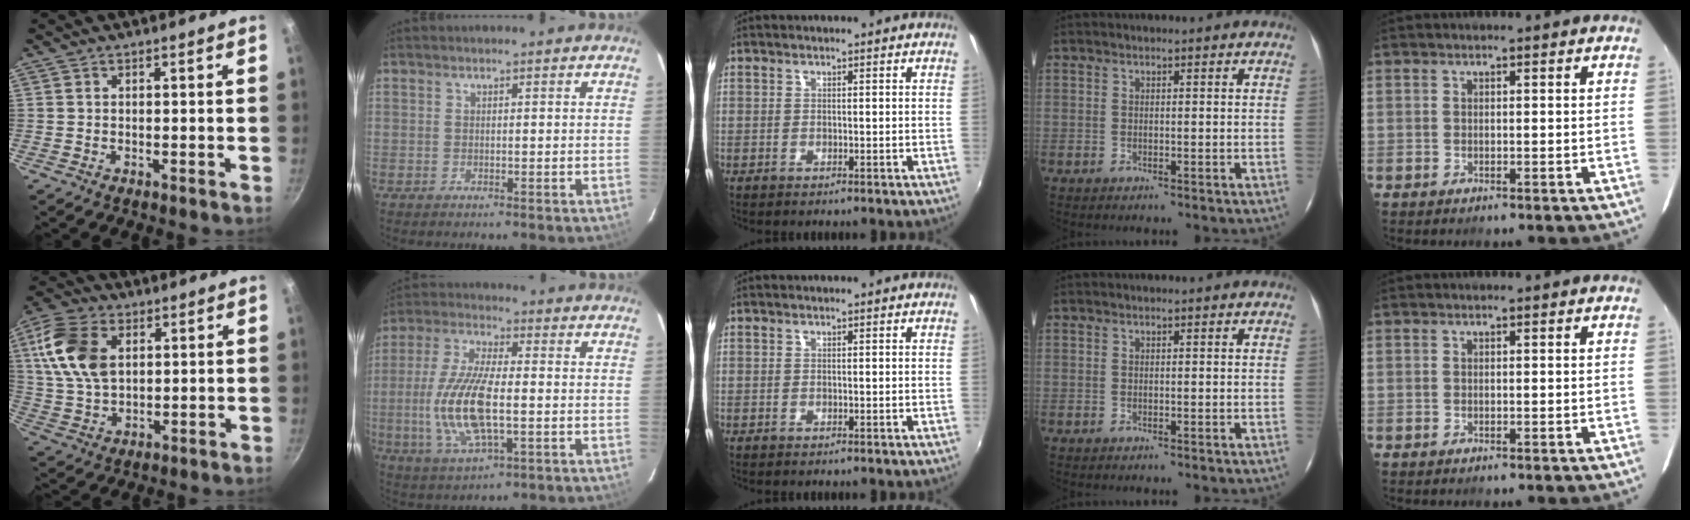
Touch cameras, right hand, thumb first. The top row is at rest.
{"thumb": {"total": 13.8, "force": [3.9, 8.8, 9.8], "torque": [-0.179, -0.003, 0.073]}, "index": {"total": 14.5, "force": [-2.2, 4.9, 13.4], "torque": [-0.282, -0.005, -0.041]}}